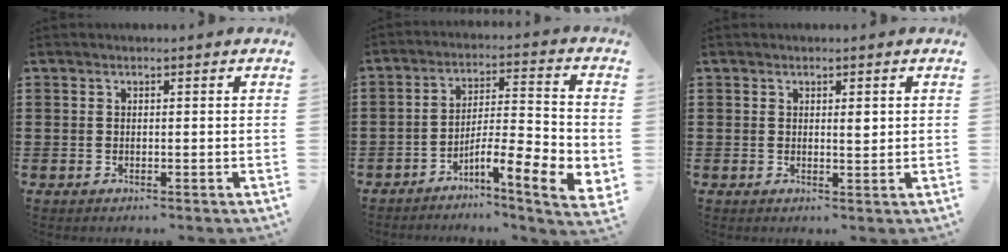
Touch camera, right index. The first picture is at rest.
{"total": 7.4, "force": [-4.2, 1.2, 5.9], "torque": [-0.101, -0.011, -0.078]}
{"total": 1.3, "force": [0.5, 0.5, 1.1], "torque": [-0.014, 0.002, 0.005]}